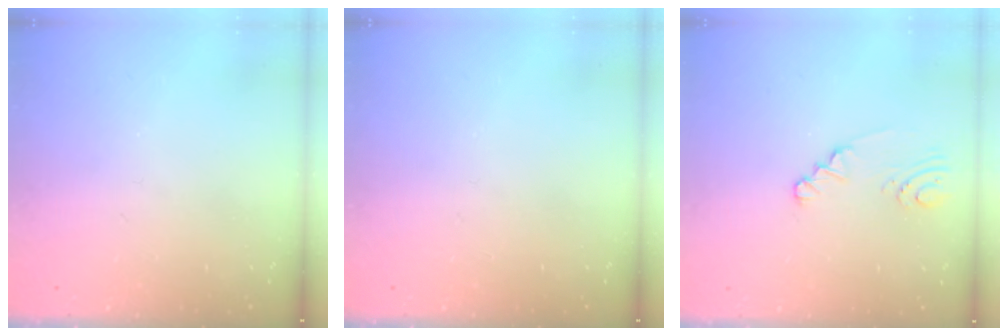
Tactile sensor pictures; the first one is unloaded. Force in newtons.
{"total": 0.0}
{"total": 1.2, "press": 1.2, "slide": 0.1}